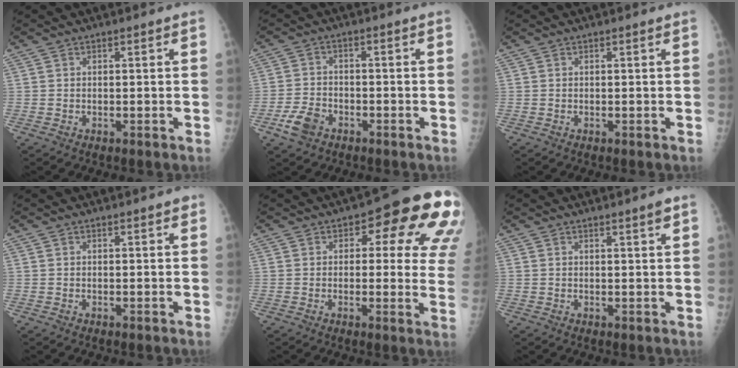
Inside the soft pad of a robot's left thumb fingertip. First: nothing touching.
{"total": 5.3, "force": [-3.1, 3.4, 2.7], "torque": [-0.053, 0.015, -0.055]}
{"total": 0.0}
{"total": 0.9, "force": [0.6, 0.3, 0.5], "torque": [-0.006, -0.001, 0.007]}
{"total": 16.3, "force": [6.4, 7.4, 13.0], "torque": [-0.098, -0.016, 0.062]}
{"total": 1.7, "force": [1.2, 0.0, 1.2], "torque": [-0.015, -0.009, 0.018]}